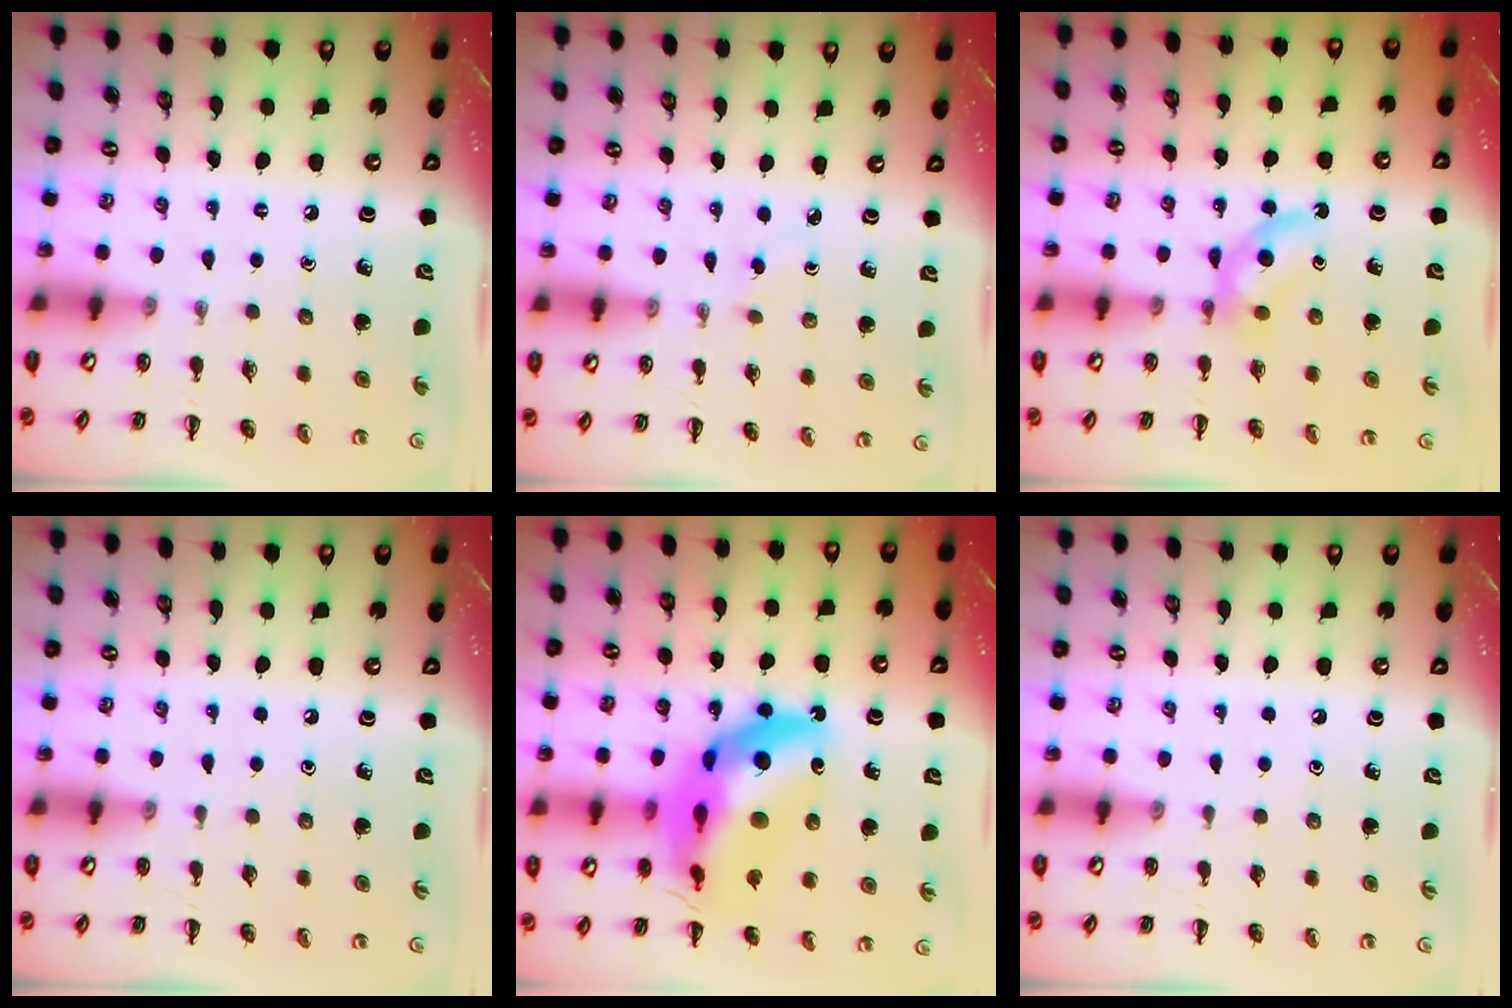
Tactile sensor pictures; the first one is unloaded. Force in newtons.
{"total": 0.9, "press": 0.7, "slide": 0.5}
{"total": 4.5, "press": 4.1, "slide": 1.7}
{"total": 0.0}
{"total": 22.4, "press": 21.7, "slide": 5.5}
{"total": 0.0}